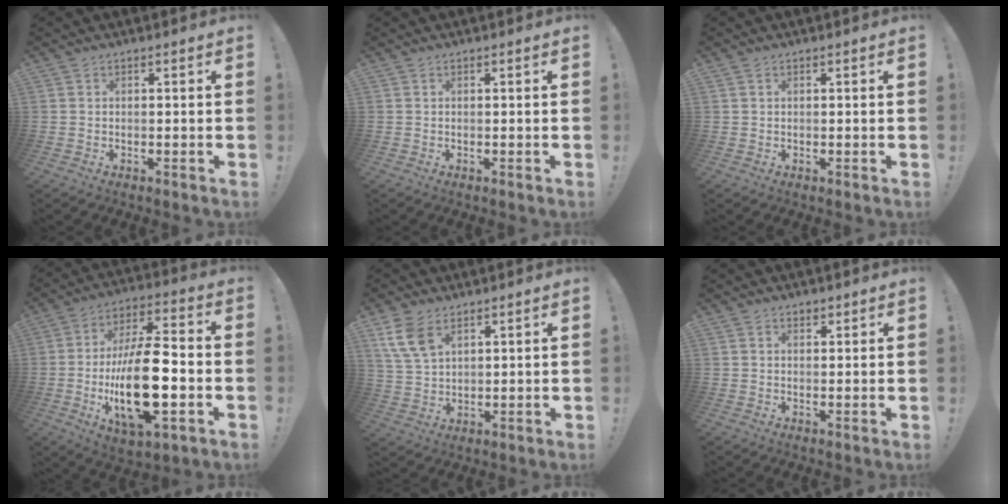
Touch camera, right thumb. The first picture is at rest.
{"total": 0.0}
{"total": 0.6, "force": [0.3, 0.4, 0.2], "torque": [-0.010, 0.003, 0.008]}
{"total": 21.7, "force": [-4.1, 8.4, 19.6], "torque": [-0.375, 0.009, -0.065]}
{"total": 8.6, "force": [5.1, 4.9, 5.0], "torque": [-0.103, -0.015, 0.101]}
{"total": 1.3, "force": [1.0, 0.7, 0.3], "torque": [0.005, -0.006, 0.017]}